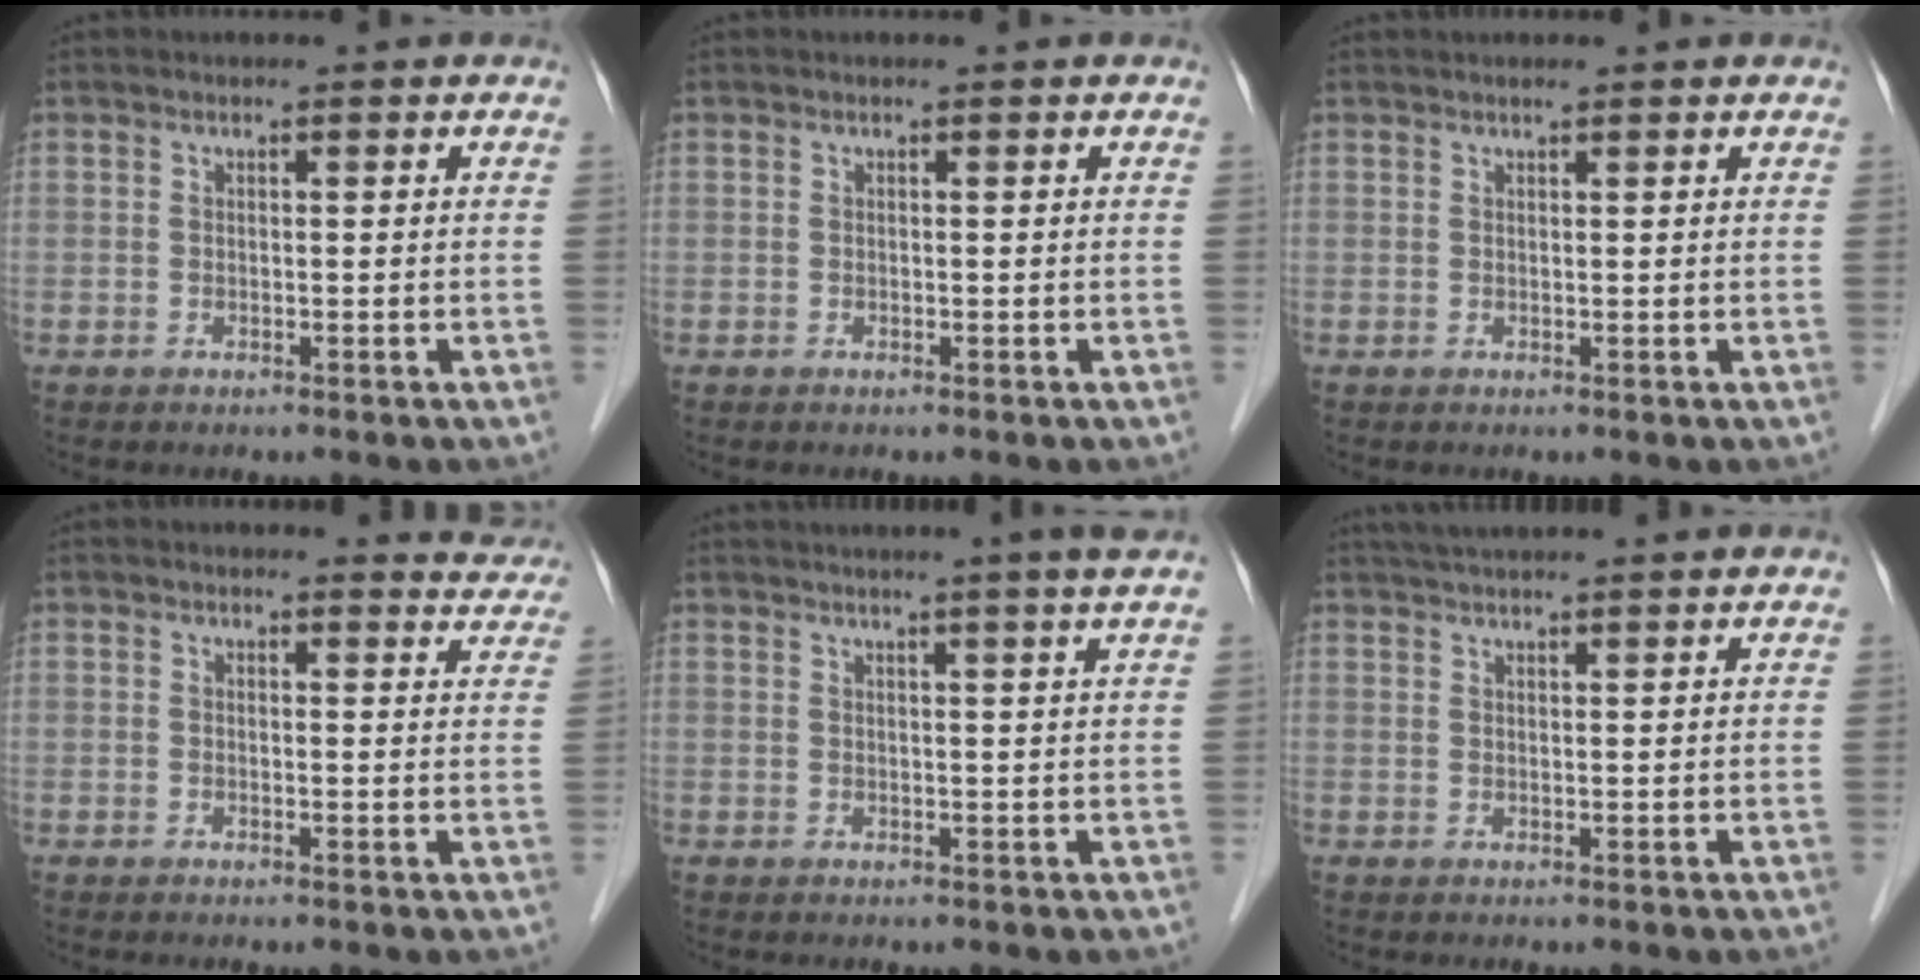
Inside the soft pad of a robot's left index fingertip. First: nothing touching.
{"total": 0.0}
{"total": 0.6, "force": [0.6, 0.0, 0.3], "torque": [-0.013, 0.007, 0.013]}
{"total": 4.5, "force": [4.4, 1.1, -0.2], "torque": [0.015, -0.021, 0.022]}
{"total": 5.8, "force": [4.7, -1.4, 3.2], "torque": [-0.044, 0.006, 0.051]}
{"total": 8.5, "force": [7.7, -0.3, 3.7], "torque": [-0.061, 0.035, 0.103]}